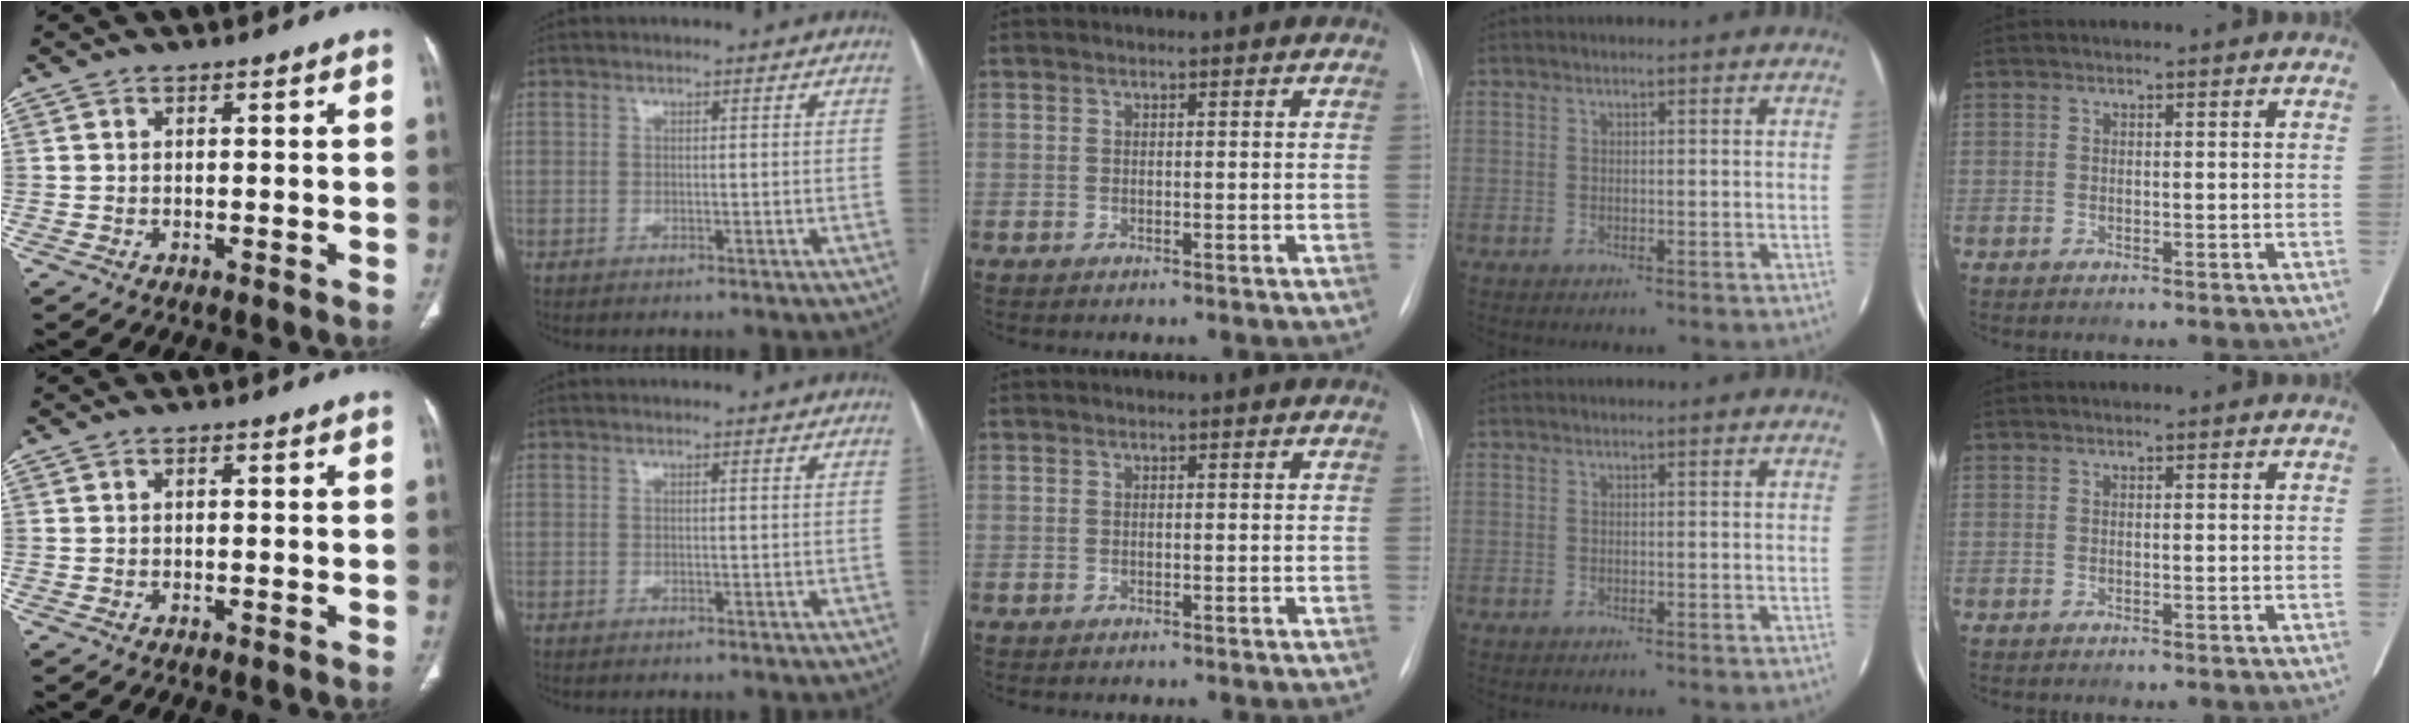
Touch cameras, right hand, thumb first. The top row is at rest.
{}